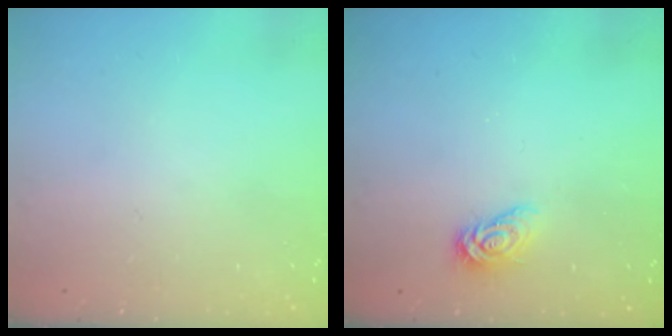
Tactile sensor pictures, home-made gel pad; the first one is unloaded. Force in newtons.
{"total": 6.4, "press": 6.4, "slide": 0.7}